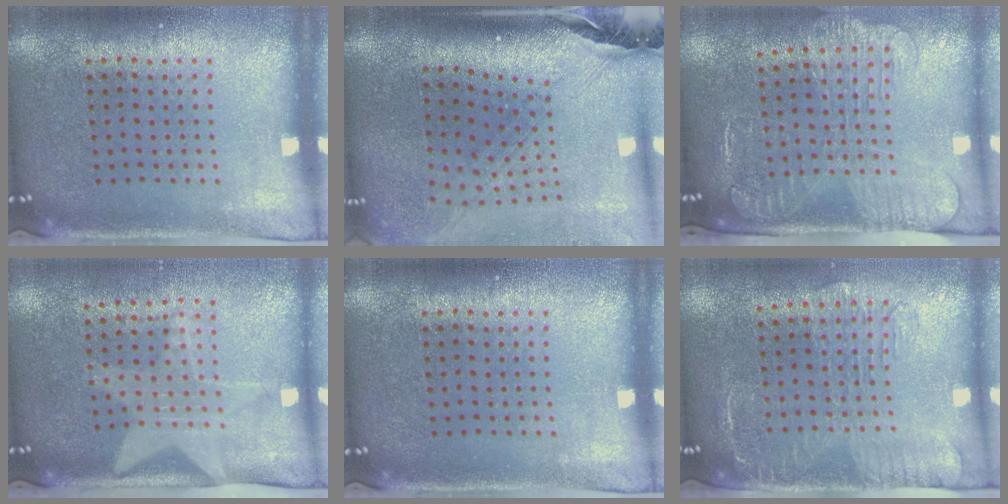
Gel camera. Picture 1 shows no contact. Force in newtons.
{"total": 2.5, "press": 1.7, "slide": 1.8}
{"total": 2.6, "press": 2.1, "slide": 1.5}
{"total": 2.0, "press": 1.6, "slide": 1.2}
{"total": 0.0}
{"total": 1.8, "press": 1.5, "slide": 1.0}